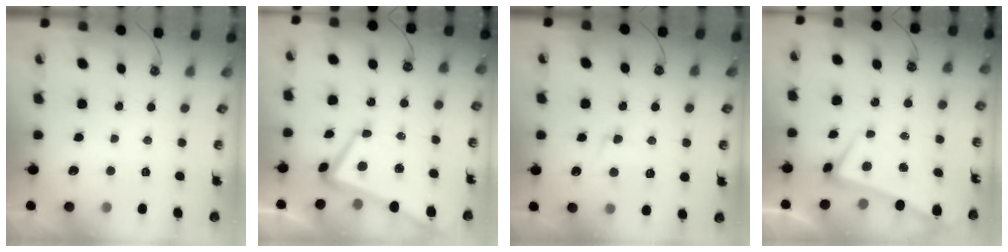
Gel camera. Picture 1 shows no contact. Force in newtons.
{"total": 2.9, "press": 2.8, "slide": 0.9}
{"total": 3.0, "press": 2.8, "slide": 1.1}
{"total": 1.5, "press": 0.3, "slide": 1.5}